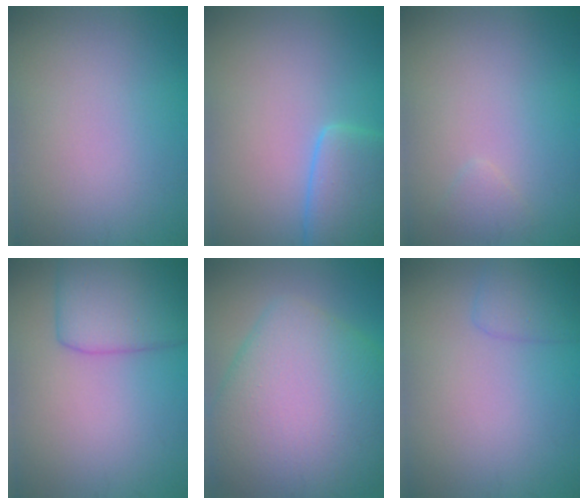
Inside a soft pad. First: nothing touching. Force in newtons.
{"total": 4.8, "press": 4.8, "slide": 0.4}
{"total": 0.9, "press": 0.9, "slide": 0.1}
{"total": 6.0, "press": 6.0, "slide": 0.3}
{"total": 12.7, "press": 12.7, "slide": 0.2}
{"total": 2.2, "press": 2.2, "slide": 0.2}